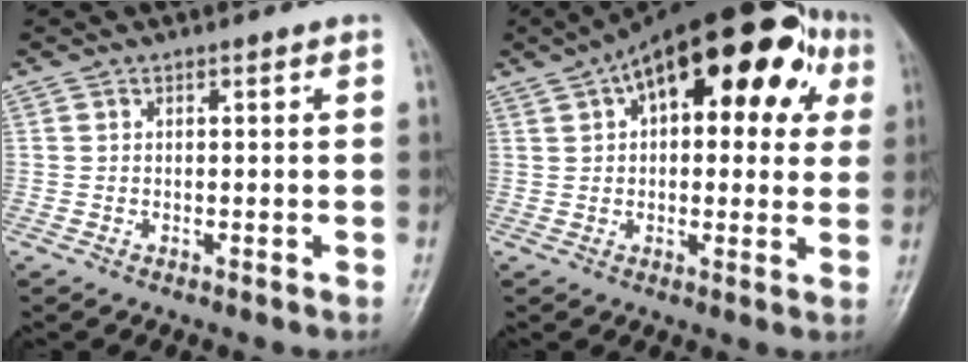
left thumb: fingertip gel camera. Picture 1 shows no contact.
{"total": 21.8, "force": [8.2, 10.5, 17.2], "torque": [-0.219, 0.038, 0.114]}